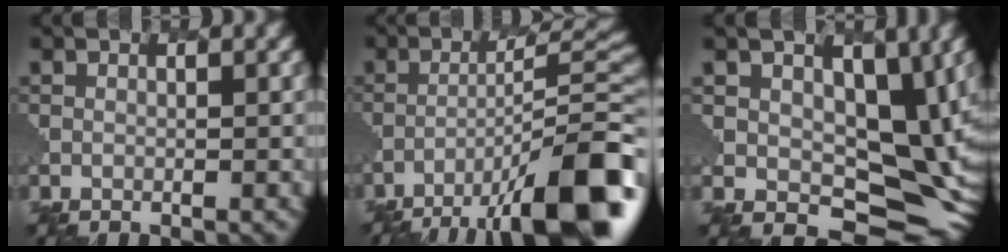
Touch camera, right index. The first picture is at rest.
{"total": 12.2, "force": [-8.0, 2.2, 8.9], "torque": [-0.142, 0.012, -0.134]}
{"total": 8.7, "force": [2.5, 5.9, 5.9], "torque": [-0.088, -0.019, 0.039]}